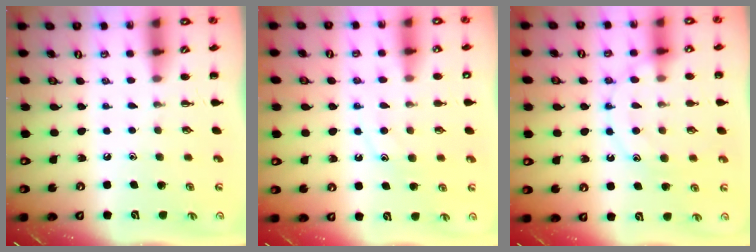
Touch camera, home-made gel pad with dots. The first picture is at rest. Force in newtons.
{"total": 10.5, "press": 10.4, "slide": 0.8}
{"total": 12.3, "press": 12.3, "slide": 1.0}